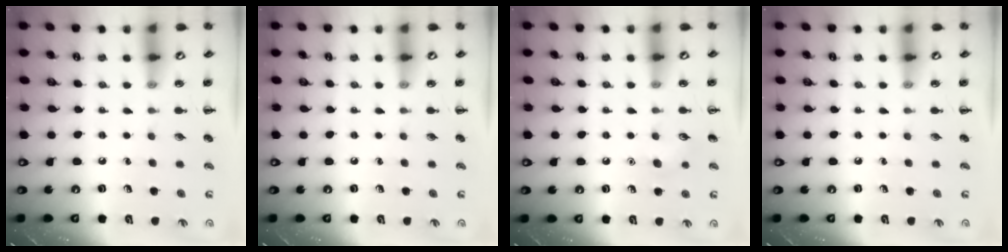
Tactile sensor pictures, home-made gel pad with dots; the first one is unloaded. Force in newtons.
{"total": 0.0}
{"total": 6.4, "press": 6.2, "slide": 1.7}
{"total": 0.0}